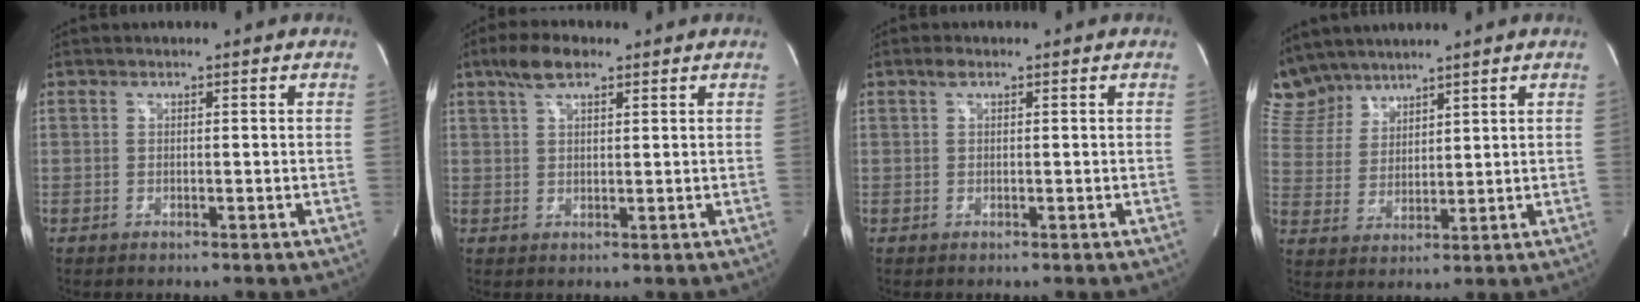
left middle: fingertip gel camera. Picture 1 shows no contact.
{"total": 5.0, "force": [3.2, 1.8, 3.3], "torque": [-0.070, 0.015, 0.063]}
{"total": 1.1, "force": [0.6, 0.5, 0.8], "torque": [-0.015, 0.010, 0.012]}
{"total": 7.7, "force": [7.2, 2.7, 0.7], "torque": [-0.025, 0.015, 0.160]}